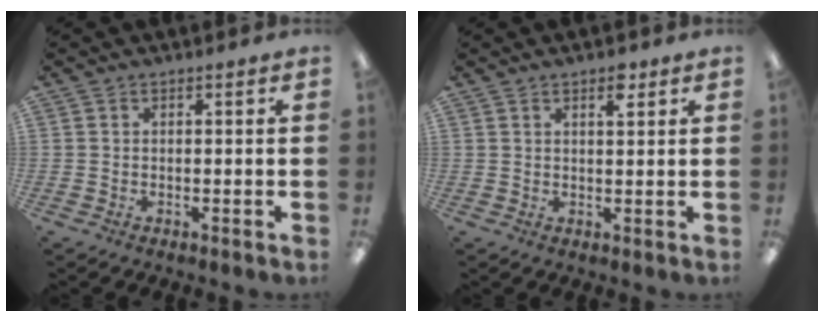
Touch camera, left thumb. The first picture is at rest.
{"total": 3.4, "force": [2.3, 1.2, 2.2], "torque": [-0.026, -0.008, 0.036]}